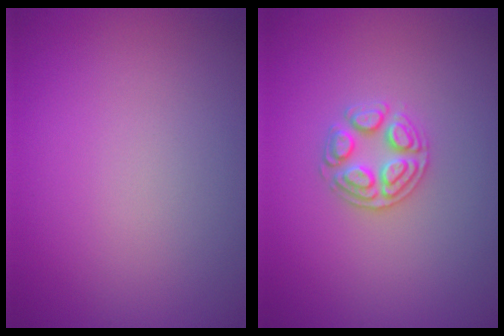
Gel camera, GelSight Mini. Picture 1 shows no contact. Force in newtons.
{"total": 2.6, "press": 2.5, "slide": 0.5}